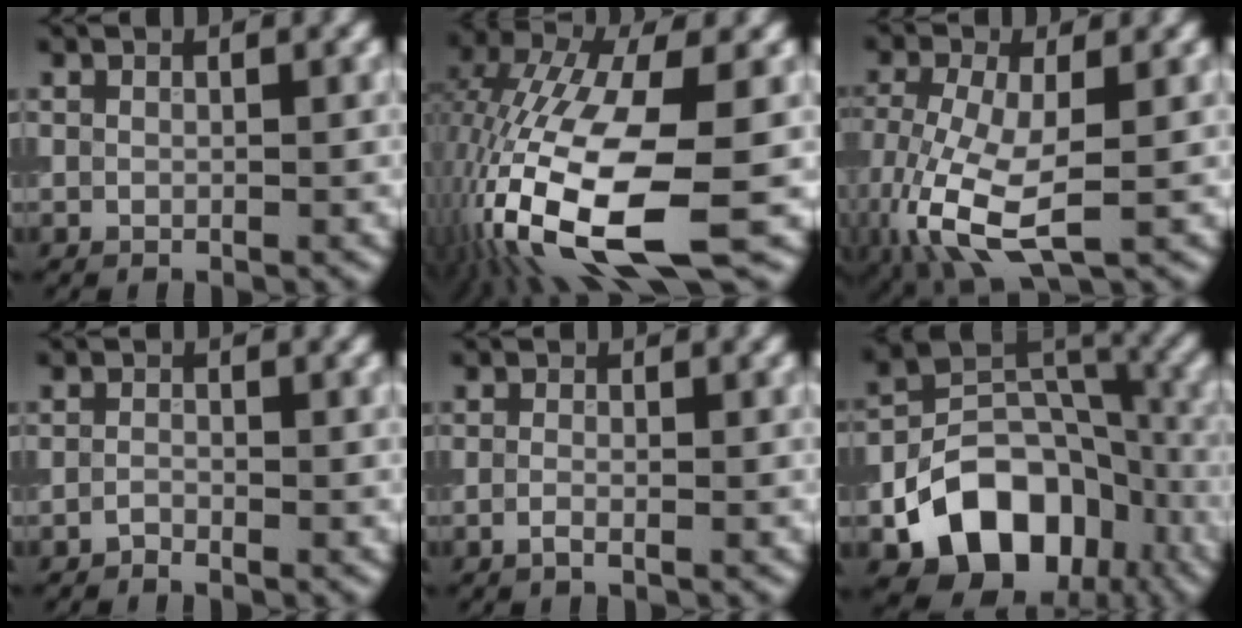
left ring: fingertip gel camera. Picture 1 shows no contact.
{"total": 15.1, "force": [-4.9, 5.6, 13.2], "torque": [-0.289, -0.019, -0.083]}
{"total": 7.7, "force": [-2.1, 3.6, 6.4], "torque": [-0.160, -0.020, -0.036]}
{"total": 0.8, "force": [-0.7, -0.1, -0.1], "torque": [-0.004, 0.001, -0.013]}
{"total": 0.7, "force": [-0.5, 0.0, 0.4], "torque": [-0.018, -0.004, -0.009]}
{"total": 11.3, "force": [-5.6, 7.7, 6.1], "torque": [-0.090, -0.002, -0.095]}